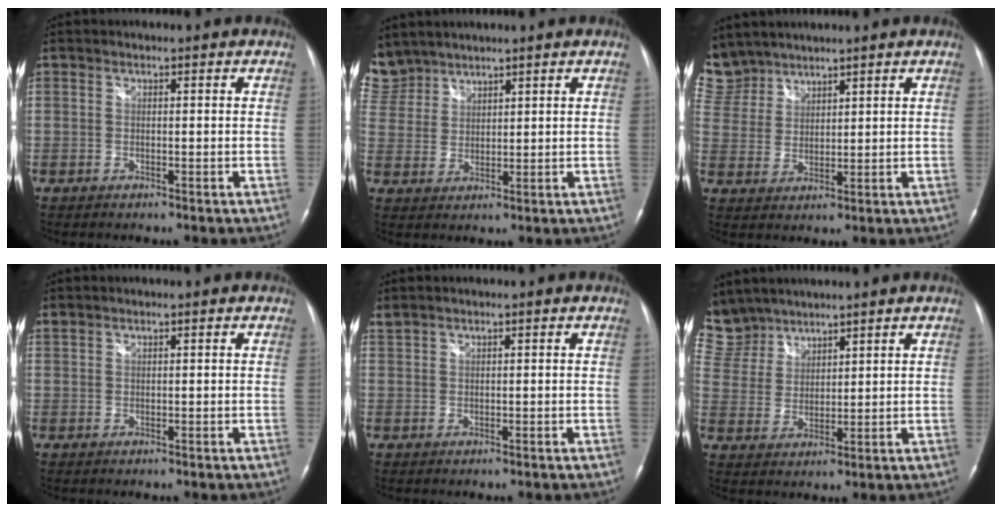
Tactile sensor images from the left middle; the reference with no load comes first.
{"total": 7.9, "force": [6.9, 3.8, 0.5], "torque": [-0.028, 0.012, 0.153]}
{"total": 8.8, "force": [7.8, 4.1, 0.6], "torque": [-0.035, 0.014, 0.173]}
{"total": 0.9, "force": [0.8, -0.1, 0.3], "torque": [-0.021, 0.014, 0.025]}
{"total": 1.0, "force": [1.0, 0.0, 0.3], "torque": [-0.017, 0.020, 0.028]}
{"total": 10.1, "force": [8.8, 4.8, 0.7], "torque": [-0.041, 0.017, 0.193]}